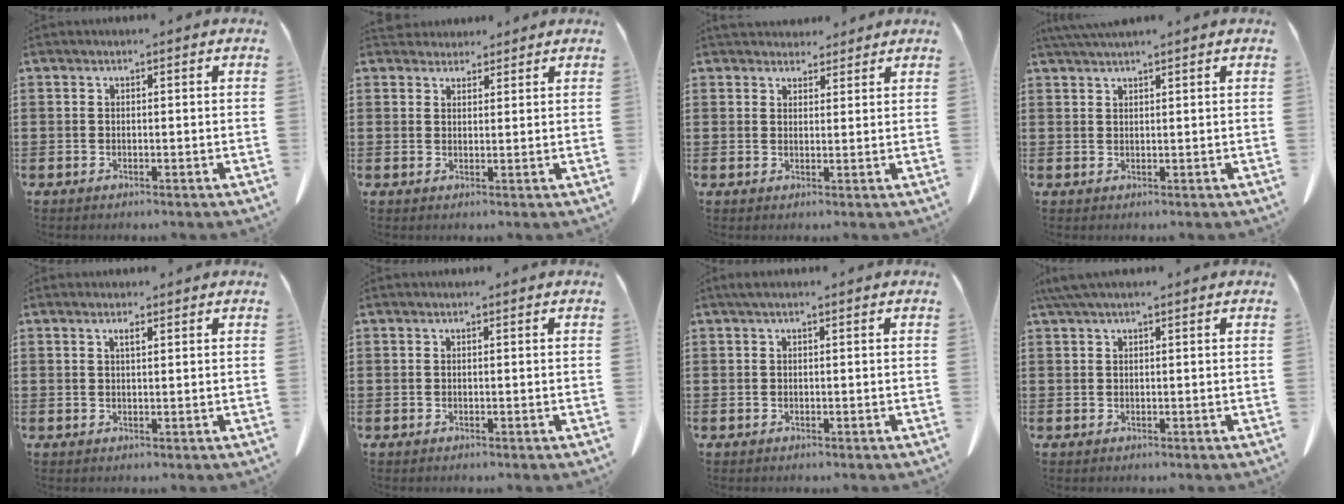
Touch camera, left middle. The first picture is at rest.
{"total": 2.6, "force": [2.4, 0.8, 0.1], "torque": [-0.001, -0.005, 0.046]}
{"total": 3.3, "force": [3.1, 1.1, 0.2], "torque": [-0.002, -0.008, 0.059]}
{"total": 2.0, "force": [1.8, -0.1, 0.9], "torque": [-0.020, -0.003, 0.035]}
{"total": 1.2, "force": [0.8, 0.2, 0.9], "torque": [-0.019, 0.000, 0.015]}
{"total": 0.0}
{"total": 0.8, "force": [0.3, 0.1, 0.7], "torque": [-0.014, 0.001, 0.006]}
{"total": 2.0, "force": [1.4, 0.2, 1.5], "torque": [-0.033, 0.001, 0.025]}